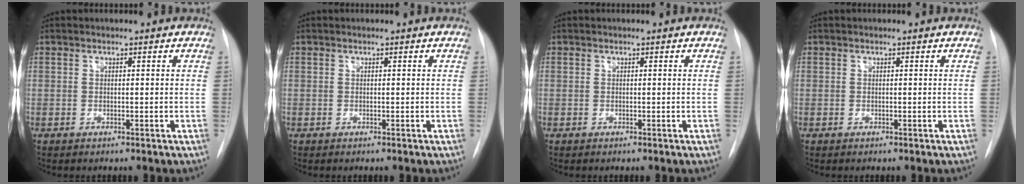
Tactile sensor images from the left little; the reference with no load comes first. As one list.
[{"total": 0.0}, {"total": 0.0}, {"total": 0.0}]